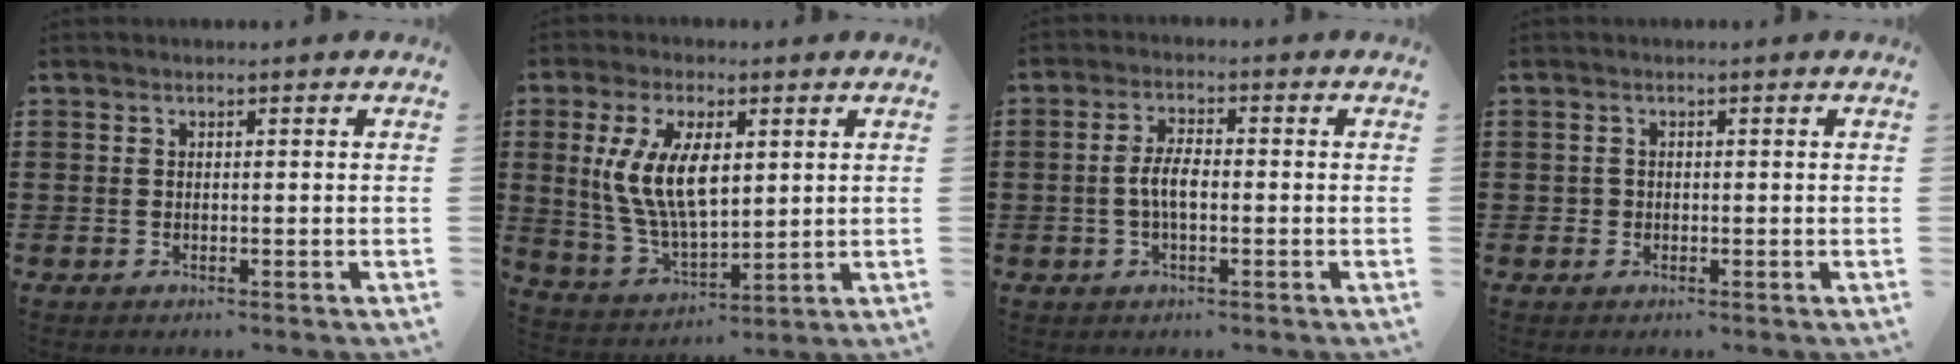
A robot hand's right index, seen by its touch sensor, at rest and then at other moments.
{"total": 10.7, "force": [2.5, 5.2, 9.1], "torque": [-0.198, 0.008, 0.042]}
{"total": 4.0, "force": [-0.6, 1.6, 3.6], "torque": [-0.080, 0.002, -0.017]}
{"total": 0.8, "force": [-0.1, 0.8, 0.0], "torque": [-0.003, 0.005, -0.004]}